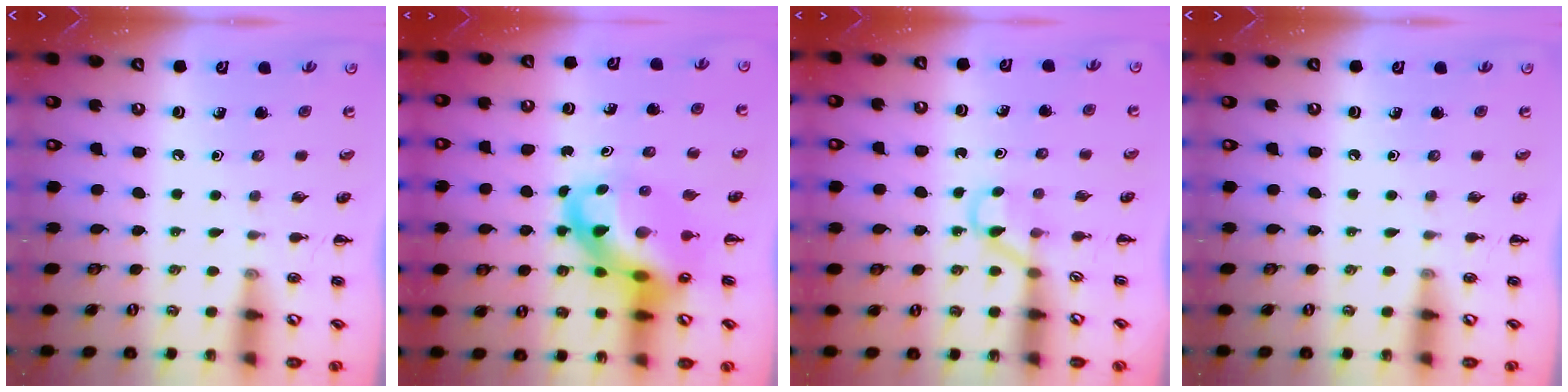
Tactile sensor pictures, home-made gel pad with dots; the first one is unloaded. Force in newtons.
{"total": 14.9, "press": 14.3, "slide": 4.1}
{"total": 2.6, "press": 2.4, "slide": 0.9}
{"total": 0.0}